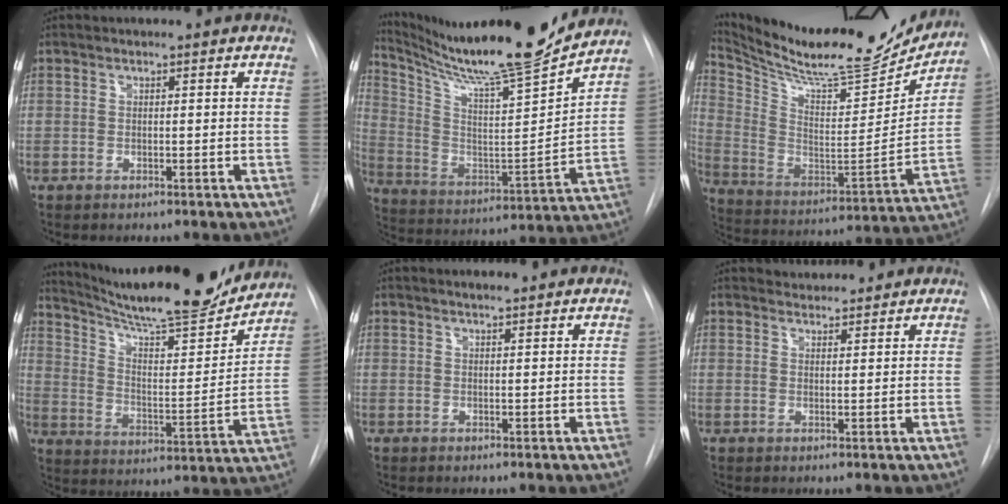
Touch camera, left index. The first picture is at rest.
{"total": 20.8, "force": [18.9, -1.2, 8.8], "torque": [-0.168, -0.057, 0.306]}
{"total": 25.4, "force": [22.7, 4.4, 10.5], "torque": [-0.185, -0.047, 0.343]}
{"total": 21.8, "force": [20.0, 2.2, 8.4], "torque": [-0.141, -0.032, 0.294]}
{"total": 1.5, "force": [1.3, 0.1, 0.6], "torque": [-0.013, 0.007, 0.024]}
{"total": 3.1, "force": [3.0, 0.7, -0.2], "torque": [-0.001, 0.017, 0.046]}